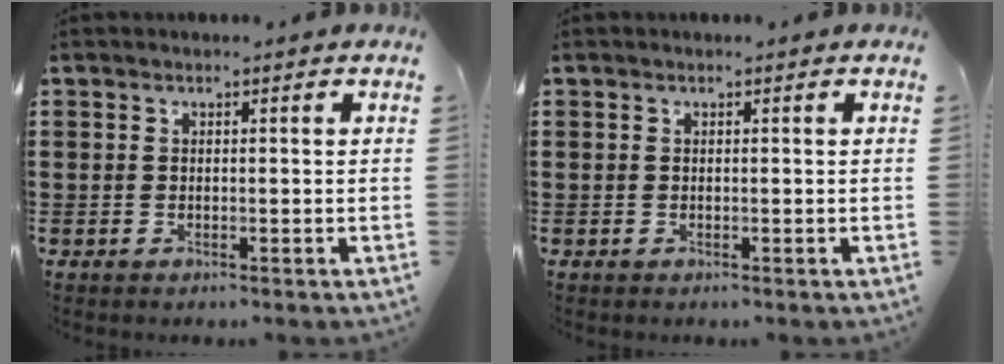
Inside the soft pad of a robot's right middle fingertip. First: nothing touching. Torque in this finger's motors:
{"motor_torque": [-0.10, 0.02, -0.02, -0.01]}